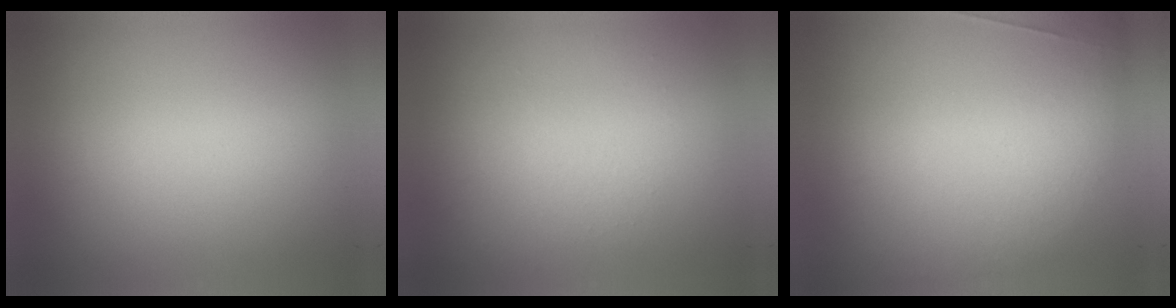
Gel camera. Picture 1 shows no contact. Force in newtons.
{"total": 1.1}
{"total": 2.6}